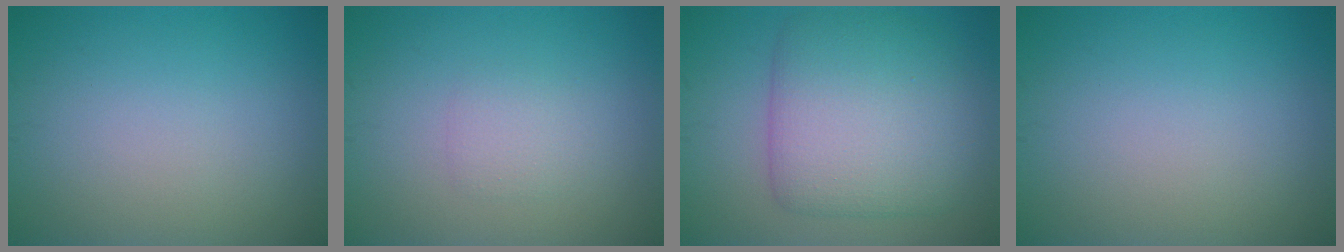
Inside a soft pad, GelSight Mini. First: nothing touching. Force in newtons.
{"total": 1.4, "press": 1.4, "slide": 0.1}
{"total": 8.2, "press": 8.2, "slide": 0.2}
{"total": 0.0}